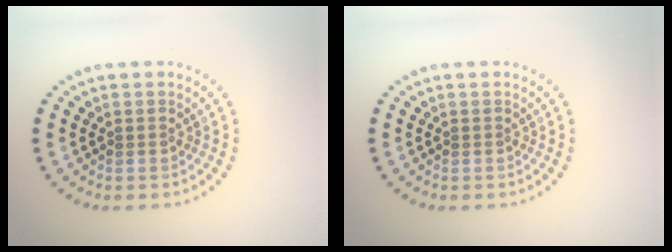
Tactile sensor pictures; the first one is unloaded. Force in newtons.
{"total": 0.0}